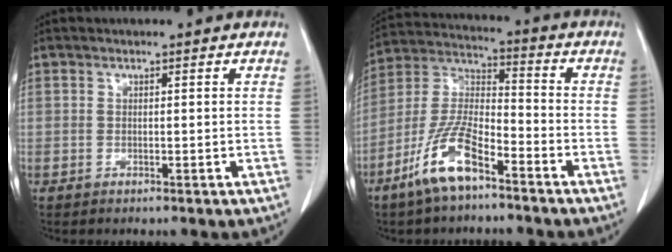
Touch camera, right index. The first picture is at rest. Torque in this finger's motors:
{"motor_torque": [0.98, -0.94, 0.29, 0.09]}